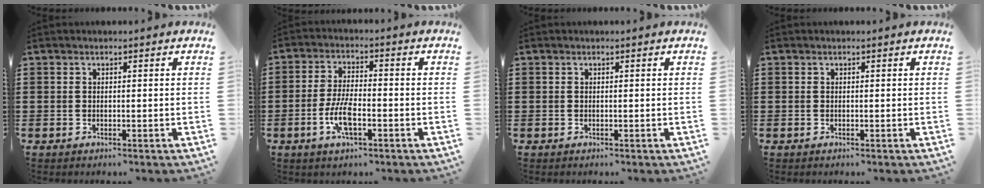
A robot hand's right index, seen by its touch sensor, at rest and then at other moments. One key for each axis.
{"total": 6.3, "fx": -2.2, "fy": 2.0, "fz": 5.5, "tx": -0.126, "ty": -0.008, "tz": -0.046}
{"total": 0.0}
{"total": 0.0}